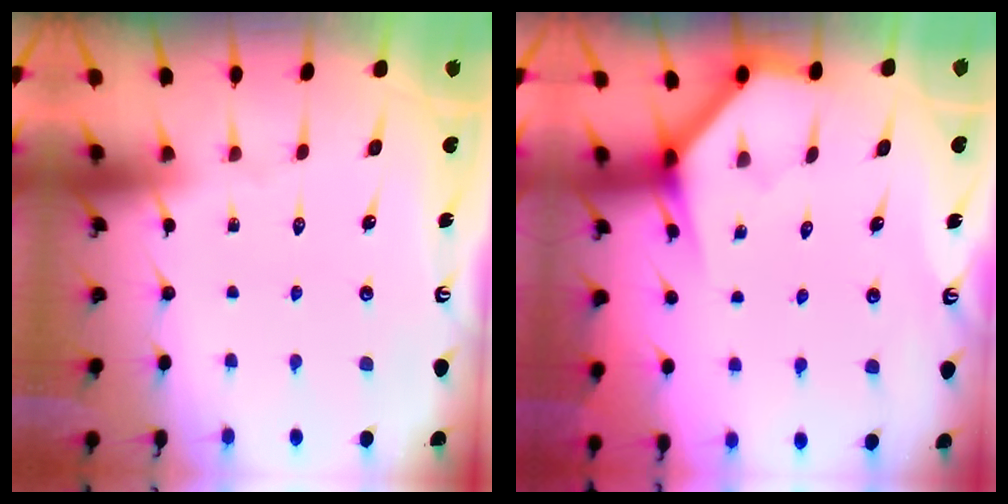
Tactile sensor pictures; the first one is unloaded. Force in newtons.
{"total": 3.9, "press": 3.9, "slide": 0.2}